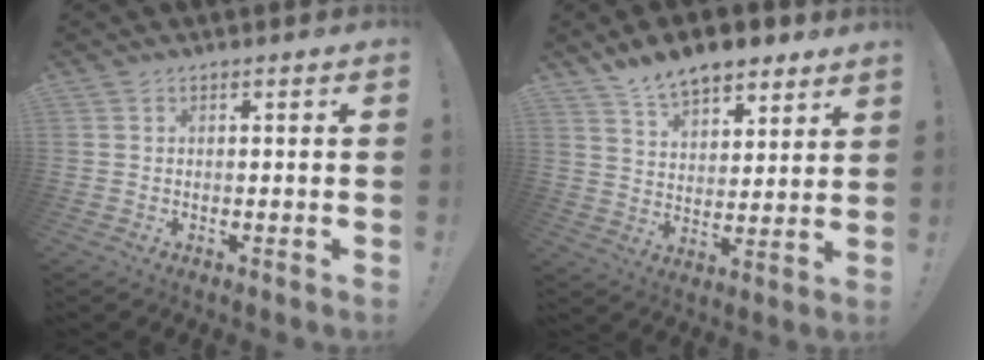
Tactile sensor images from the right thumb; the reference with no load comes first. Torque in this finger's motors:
{"motor_torque": [-0.46, 0.79, 0.15, 0.24, 0.05]}